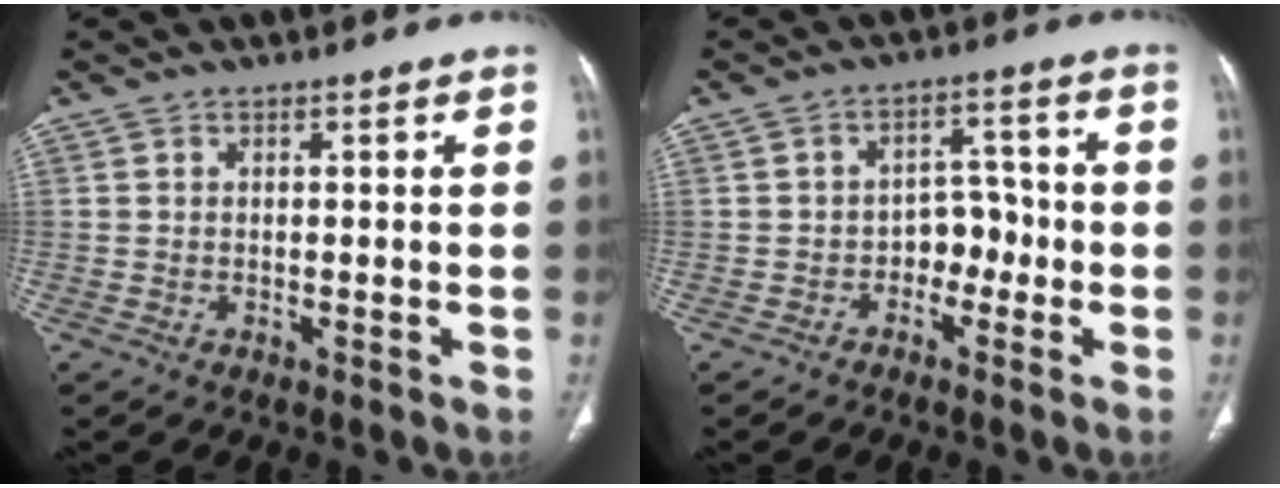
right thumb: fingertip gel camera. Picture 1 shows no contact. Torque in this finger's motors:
{"motor_torque": [0.40, 0.58, 0.37, -0.08, 0.01]}